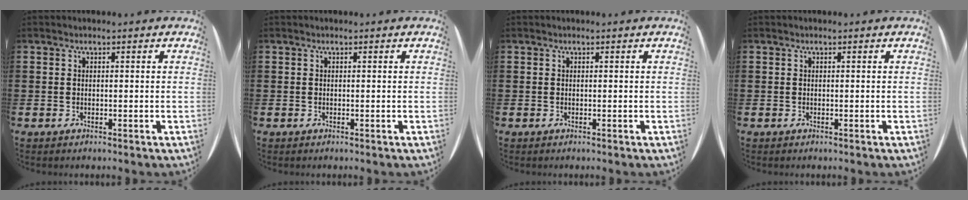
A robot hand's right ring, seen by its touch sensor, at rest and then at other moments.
{"total": 0.0}
{"total": 0.0}
{"total": 0.0}